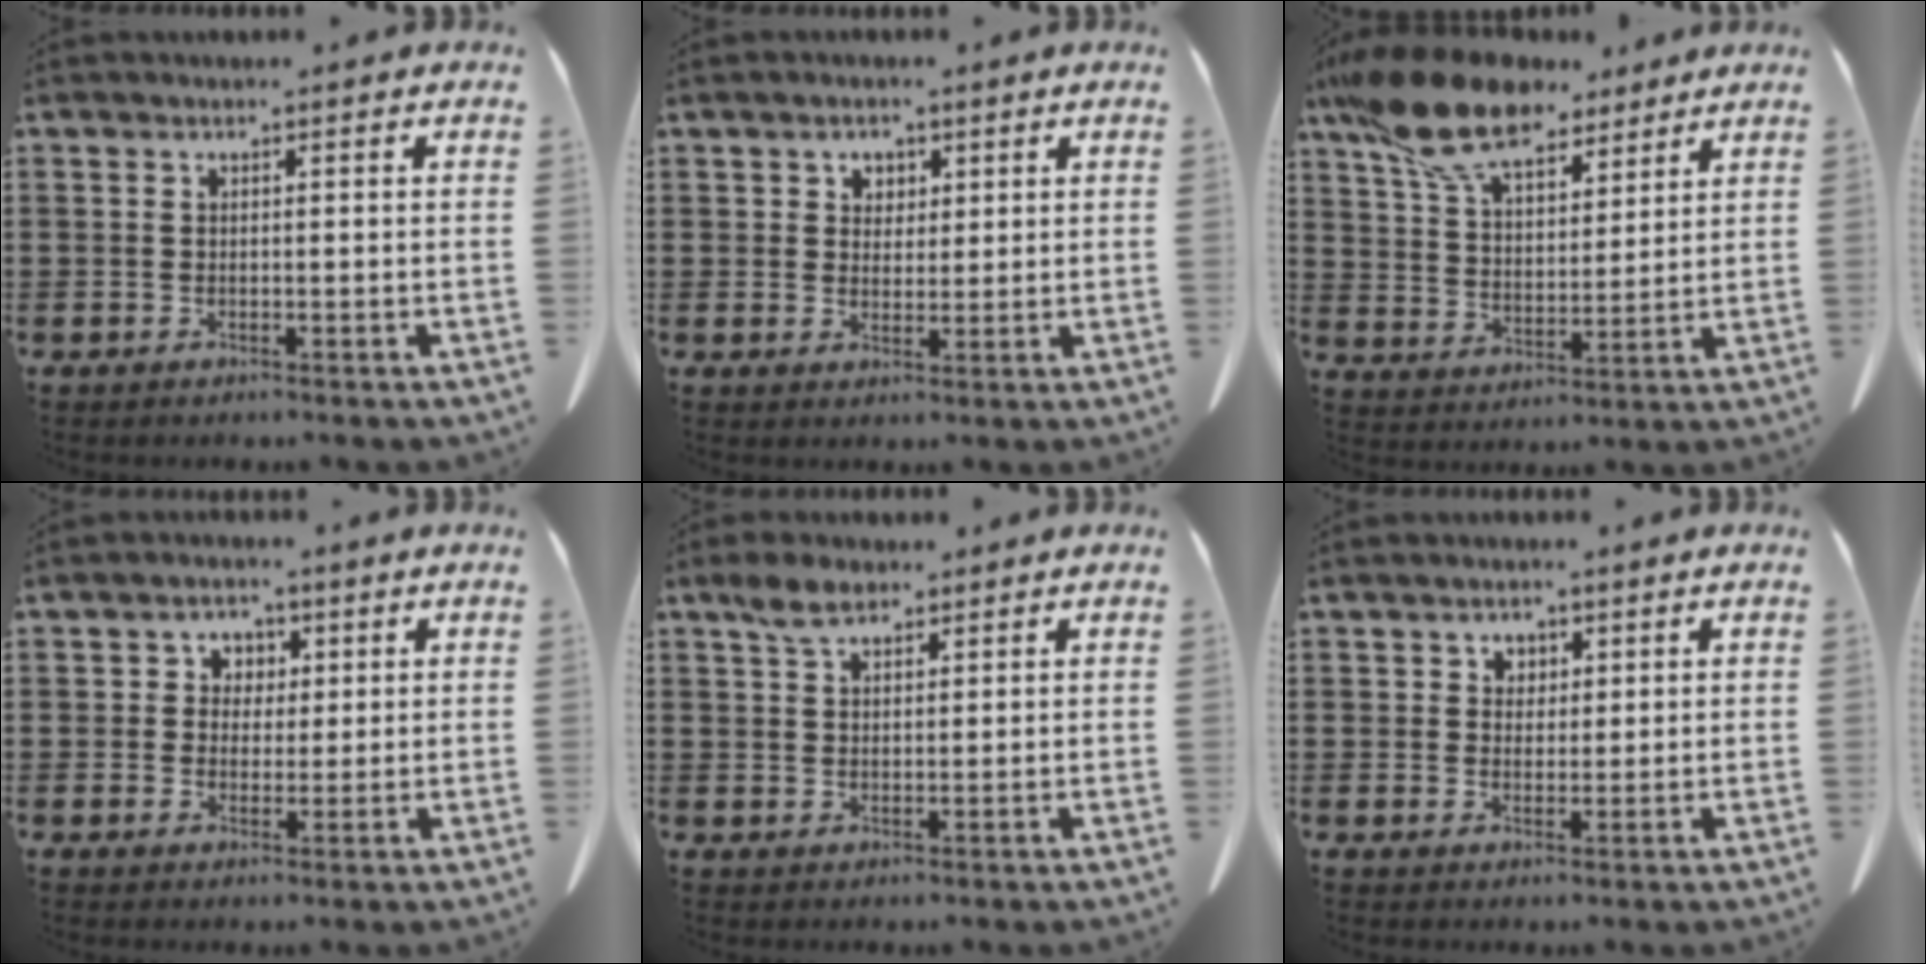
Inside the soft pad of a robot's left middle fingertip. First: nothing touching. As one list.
[{"total": 2.5, "force": [1.5, 2.0, 0.4], "torque": [-0.009, 0.005, 0.026]}, {"total": 13.7, "force": [10.7, 4.7, 7.2], "torque": [-0.174, -0.026, 0.201]}, {"total": 3.1, "force": [1.1, 2.8, 0.4], "torque": [-0.016, 0.009, 0.016]}, {"total": 4.1, "force": [2.8, 2.0, 2.2], "torque": [-0.052, 0.007, 0.053]}, {"total": 2.2, "force": [1.5, 1.6, 0.3], "torque": [-0.005, 0.004, 0.026]}]